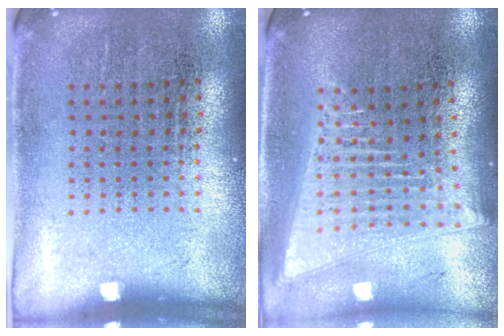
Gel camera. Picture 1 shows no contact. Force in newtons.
{"total": 2.1, "press": 1.8, "slide": 1.0}